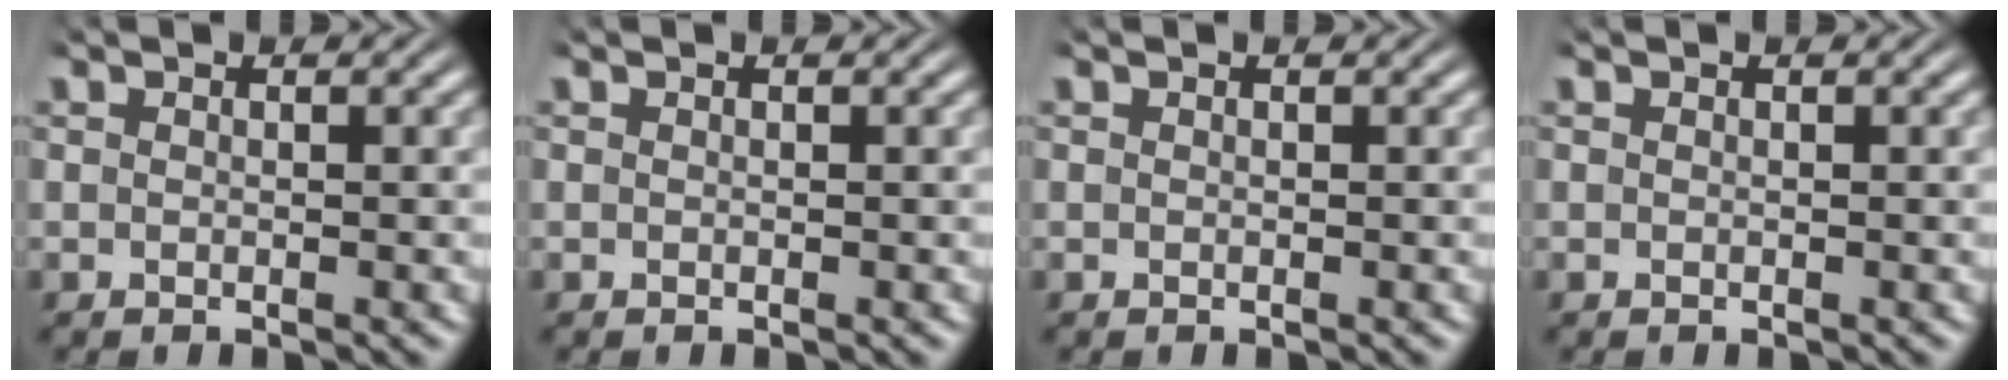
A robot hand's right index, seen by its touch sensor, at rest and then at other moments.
{"total": 0.0}
{"total": 0.0}
{"total": 0.0}